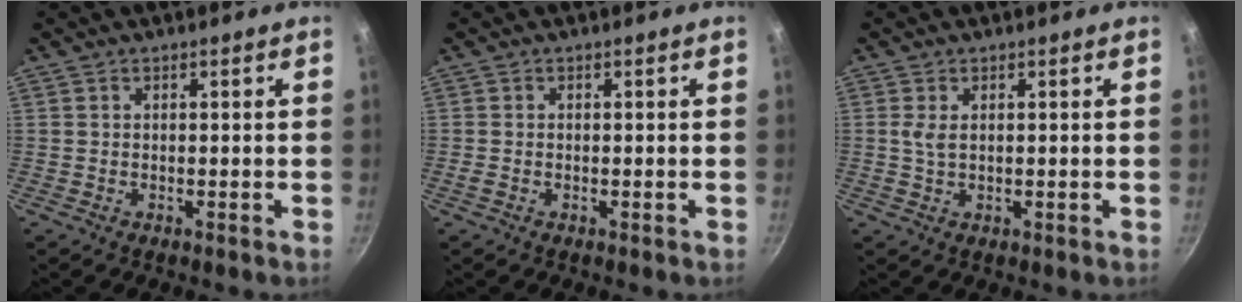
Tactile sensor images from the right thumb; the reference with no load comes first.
{"total": 0.7, "force": [-0.2, 0.4, 0.5], "torque": [-0.013, 0.001, -0.007]}
{"total": 2.3, "force": [0.5, 1.2, 1.9], "torque": [-0.036, 0.000, 0.011]}